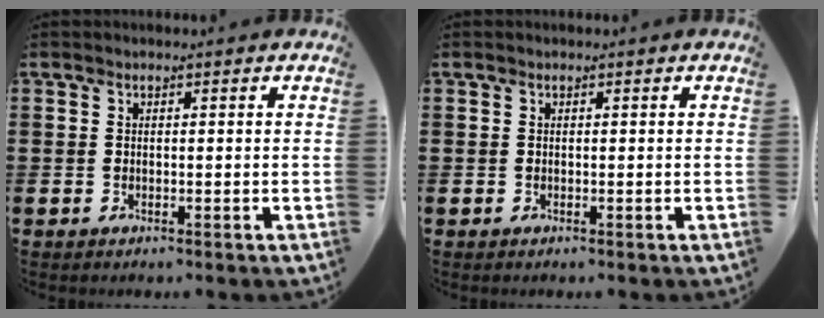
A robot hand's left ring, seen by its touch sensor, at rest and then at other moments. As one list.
[{"total": 0.0}]